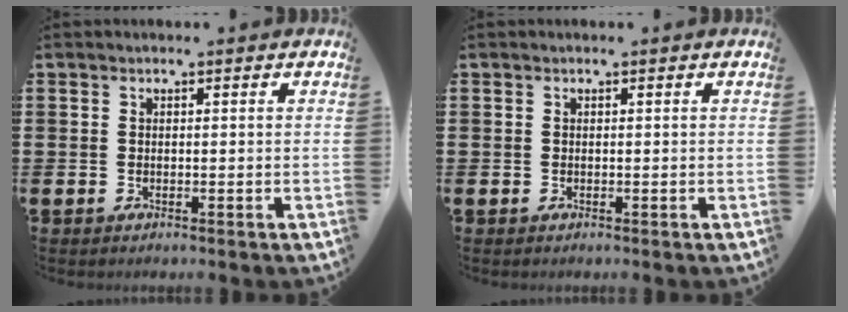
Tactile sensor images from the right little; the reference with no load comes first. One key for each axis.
{"total": 0.0}